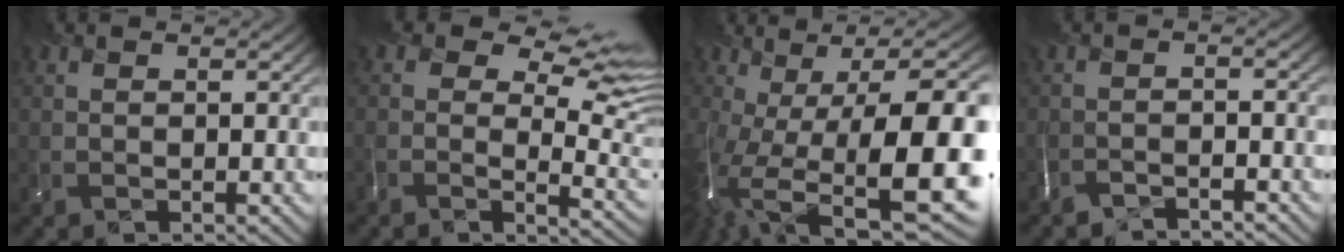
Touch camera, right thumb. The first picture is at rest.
{"total": 9.7, "force": [2.3, 4.8, 8.1], "torque": [-0.136, 0.000, 0.049]}
{"total": 17.0, "force": [-2.8, 4.5, 16.2], "torque": [-0.261, -0.024, -0.021]}
{"total": 3.3, "force": [-3.3, -0.6, 0.0], "torque": [0.017, -0.006, -0.064]}